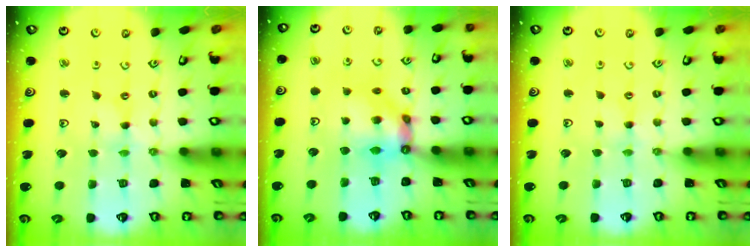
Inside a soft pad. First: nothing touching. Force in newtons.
{"total": 9.1, "press": 9.1, "slide": 0.8}
{"total": 1.9, "press": 1.9, "slide": 0.4}